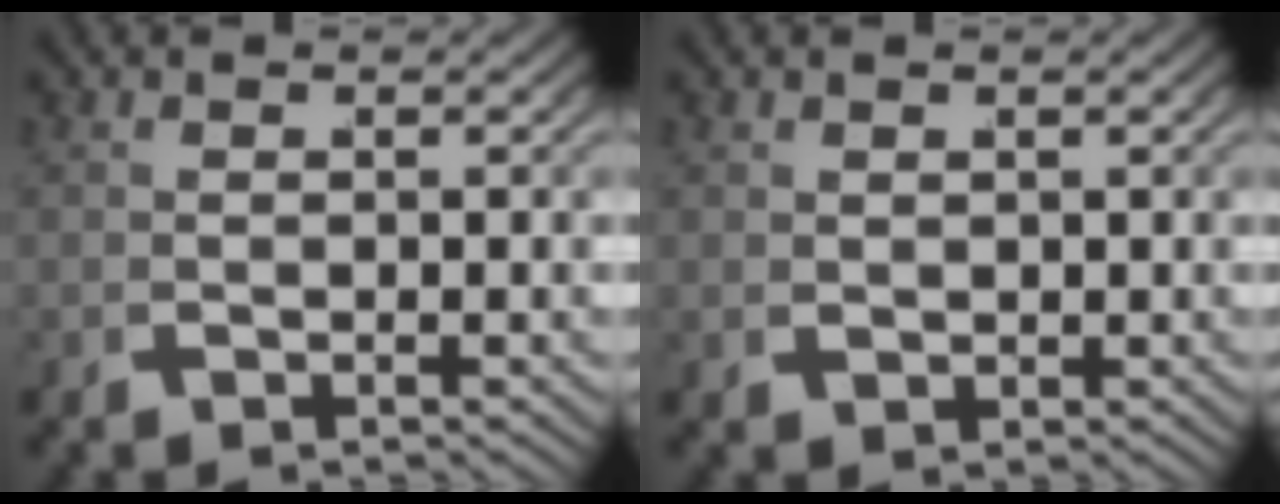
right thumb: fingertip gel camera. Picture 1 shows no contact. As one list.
[{"total": 0.9, "force": [0.6, 0.7, 0.3], "torque": [0.001, -0.003, 0.020]}]